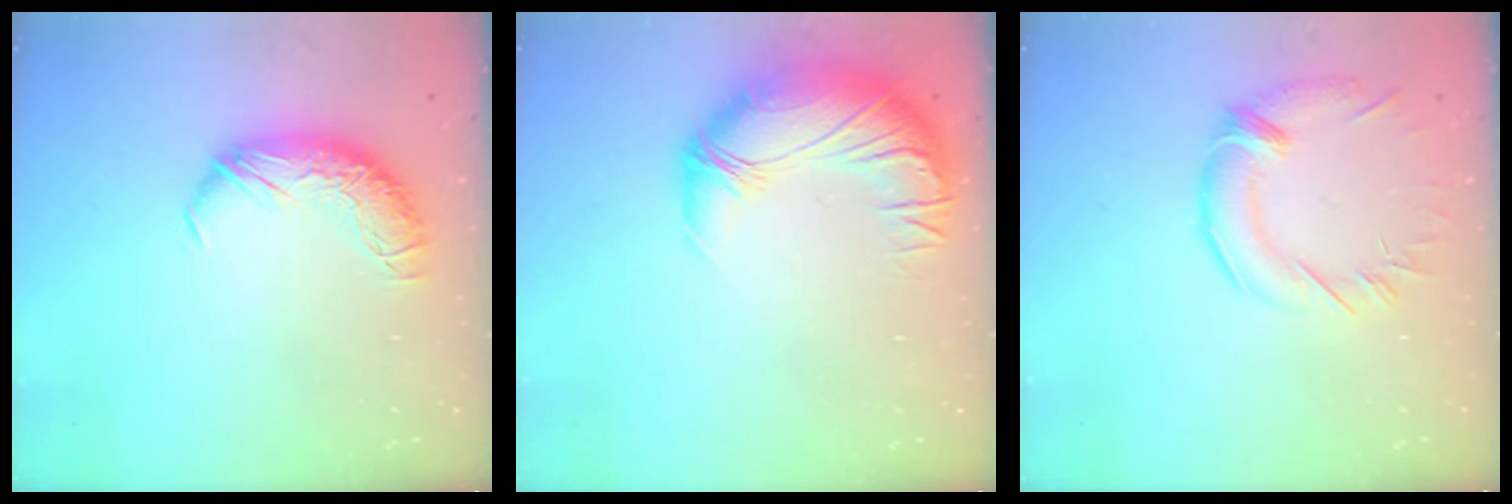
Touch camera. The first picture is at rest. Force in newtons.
{"total": 3.4, "press": 1.5, "slide": 3.1}
{"total": 2.4, "press": 1.4, "slide": 1.9}